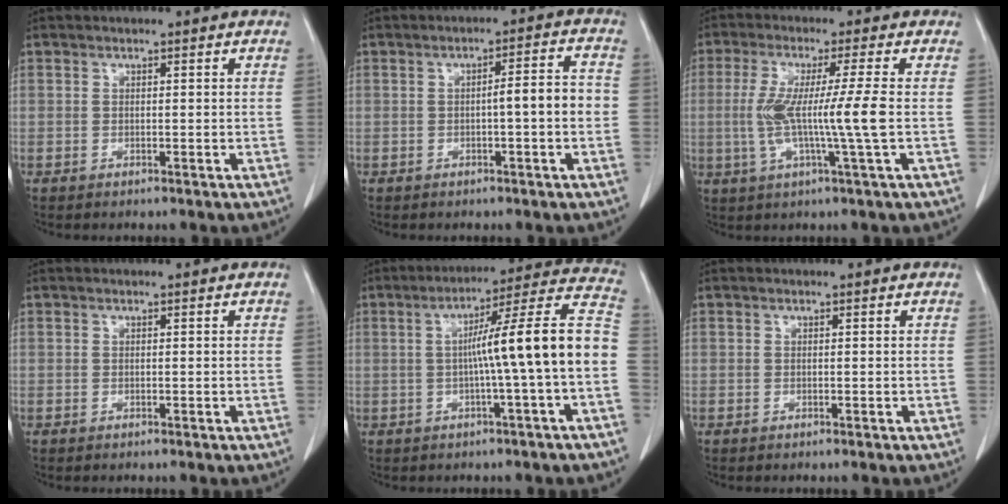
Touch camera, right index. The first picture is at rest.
{"total": 5.1, "force": [-0.9, 0.3, 5.0], "torque": [-0.069, 0.016, -0.012]}
{"total": 9.6, "force": [-0.6, -1.3, 9.4], "torque": [-0.189, -0.011, -0.012]}
{"total": 0.0}
{"total": 14.1, "force": [-1.6, -1.2, 13.9], "torque": [-0.193, 0.031, -0.029]}
{"total": 0.0}